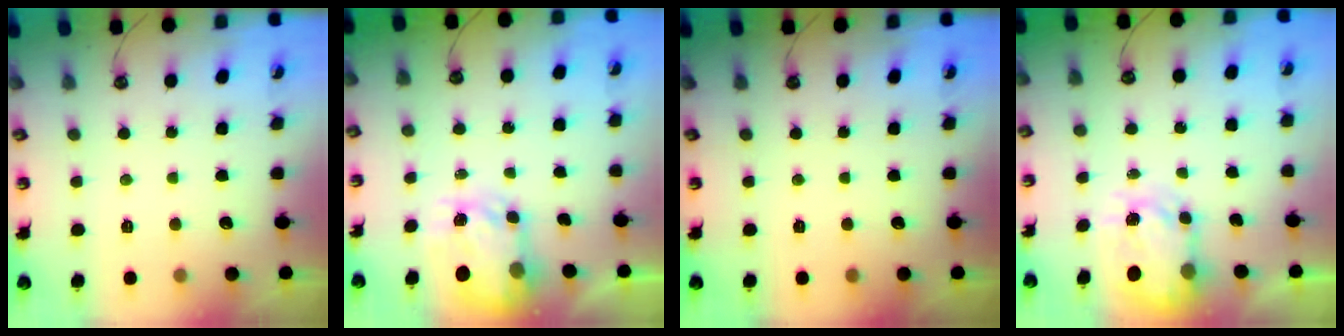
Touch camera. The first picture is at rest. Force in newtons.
{"total": 5.3, "press": 5.2, "slide": 0.7}
{"total": 0.0}
{"total": 6.2, "press": 6.2, "slide": 0.4}